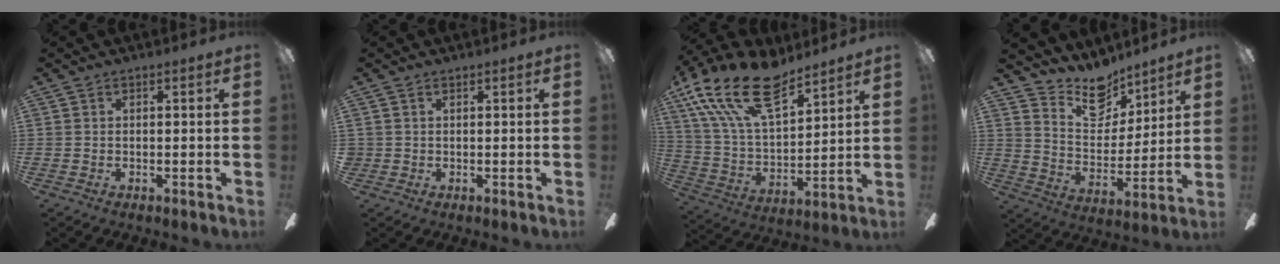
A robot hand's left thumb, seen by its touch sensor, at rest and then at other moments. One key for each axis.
{"total": 0.9, "fx": 0.5, "fy": 0.8, "fz": -0.1, "tx": 0.001, "ty": 0.002, "tz": 0.009}
{"total": 22.3, "fx": 15.0, "fy": 9.4, "fz": 13.5, "tx": -0.281, "ty": -0.086, "tz": 0.267}
{"total": 13.4, "fx": 11.2, "fy": 6.1, "fz": 3.9, "tx": -0.068, "ty": -0.083, "tz": 0.211}